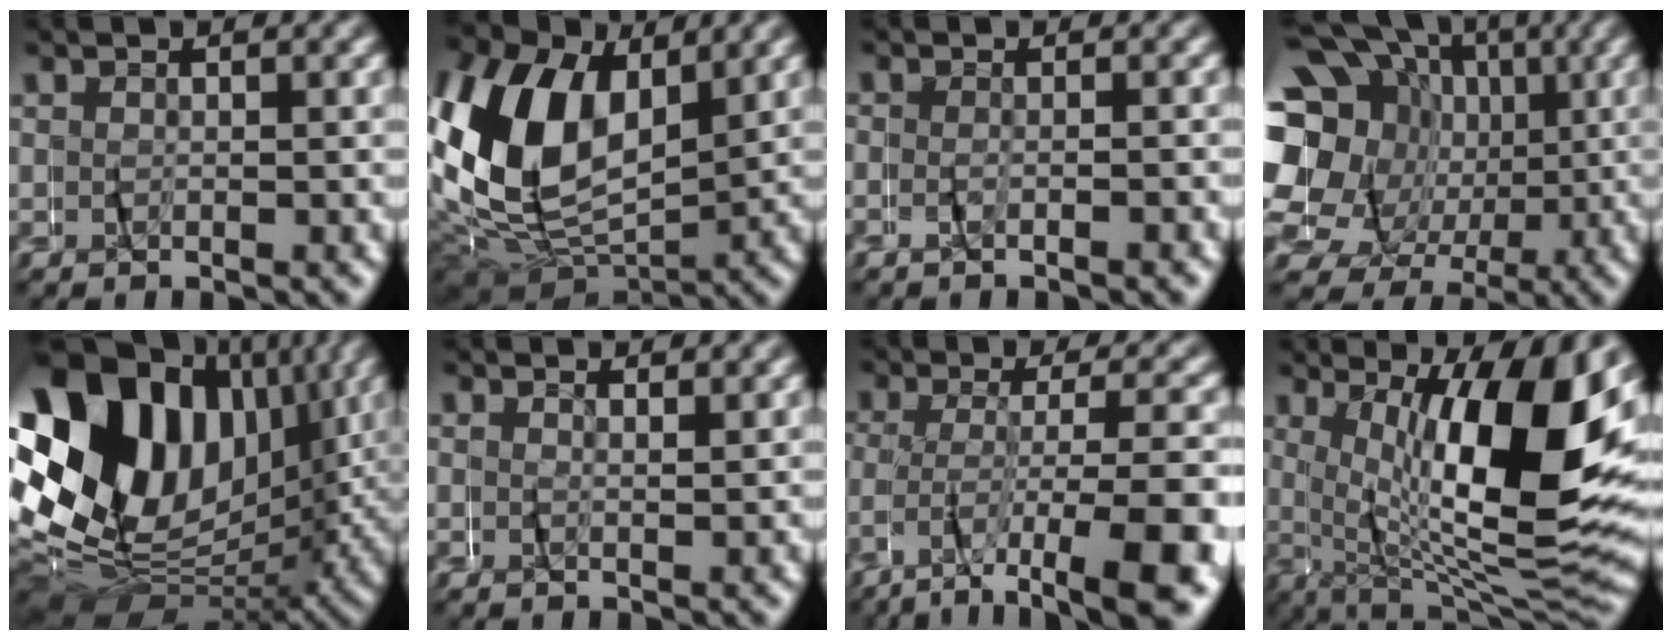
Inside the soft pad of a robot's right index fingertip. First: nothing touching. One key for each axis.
{"total": 14.2, "fx": 1.3, "fy": 10.1, "fz": 9.9, "tx": -0.209, "ty": -0.018, "tz": 0.028}
{"total": 1.3, "fx": -1.1, "fy": -0.3, "fz": 0.6, "tx": -0.012, "ty": 0.002, "tz": -0.022}
{"total": 16.3, "fx": 1.2, "fy": 13.8, "fz": 8.5, "tx": -0.181, "ty": -0.021, "tz": 0.013}
{"total": 26.2, "fx": 2.0, "fy": 19.1, "fz": 17.9, "tx": -0.295, "ty": -0.006, "tz": 0.027}
{"total": 0.9, "fx": 0.5, "fy": -0.7, "fz": -0.2, "tx": -0.001, "ty": 0.000, "tz": 0.009}
{"total": 7.8, "fx": -4.9, "fy": 1.5, "fz": 5.9, "tx": -0.094, "ty": -0.016, "tz": -0.069}
{"total": 14.1, "fx": 0.9, "fy": 5.1, "fz": 13.1, "tx": -0.199, "ty": -0.012, "tz": 0.027}